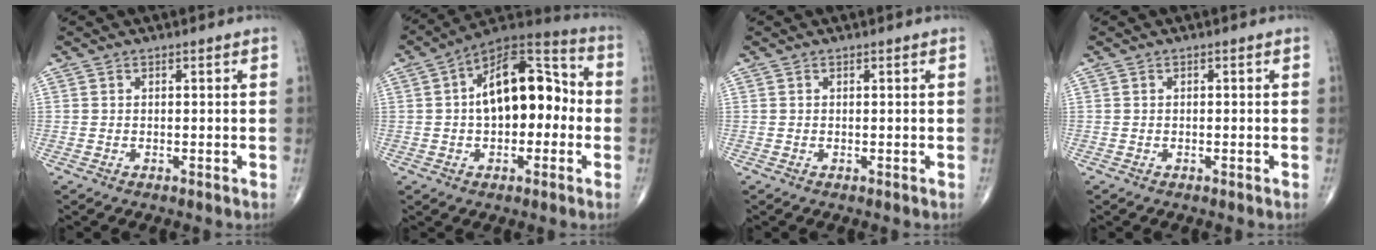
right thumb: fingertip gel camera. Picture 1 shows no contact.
{"total": 17.3, "force": [0.3, 9.8, 14.3], "torque": [-0.190, 0.044, -0.008]}
{"total": 0.0}
{"total": 0.0}